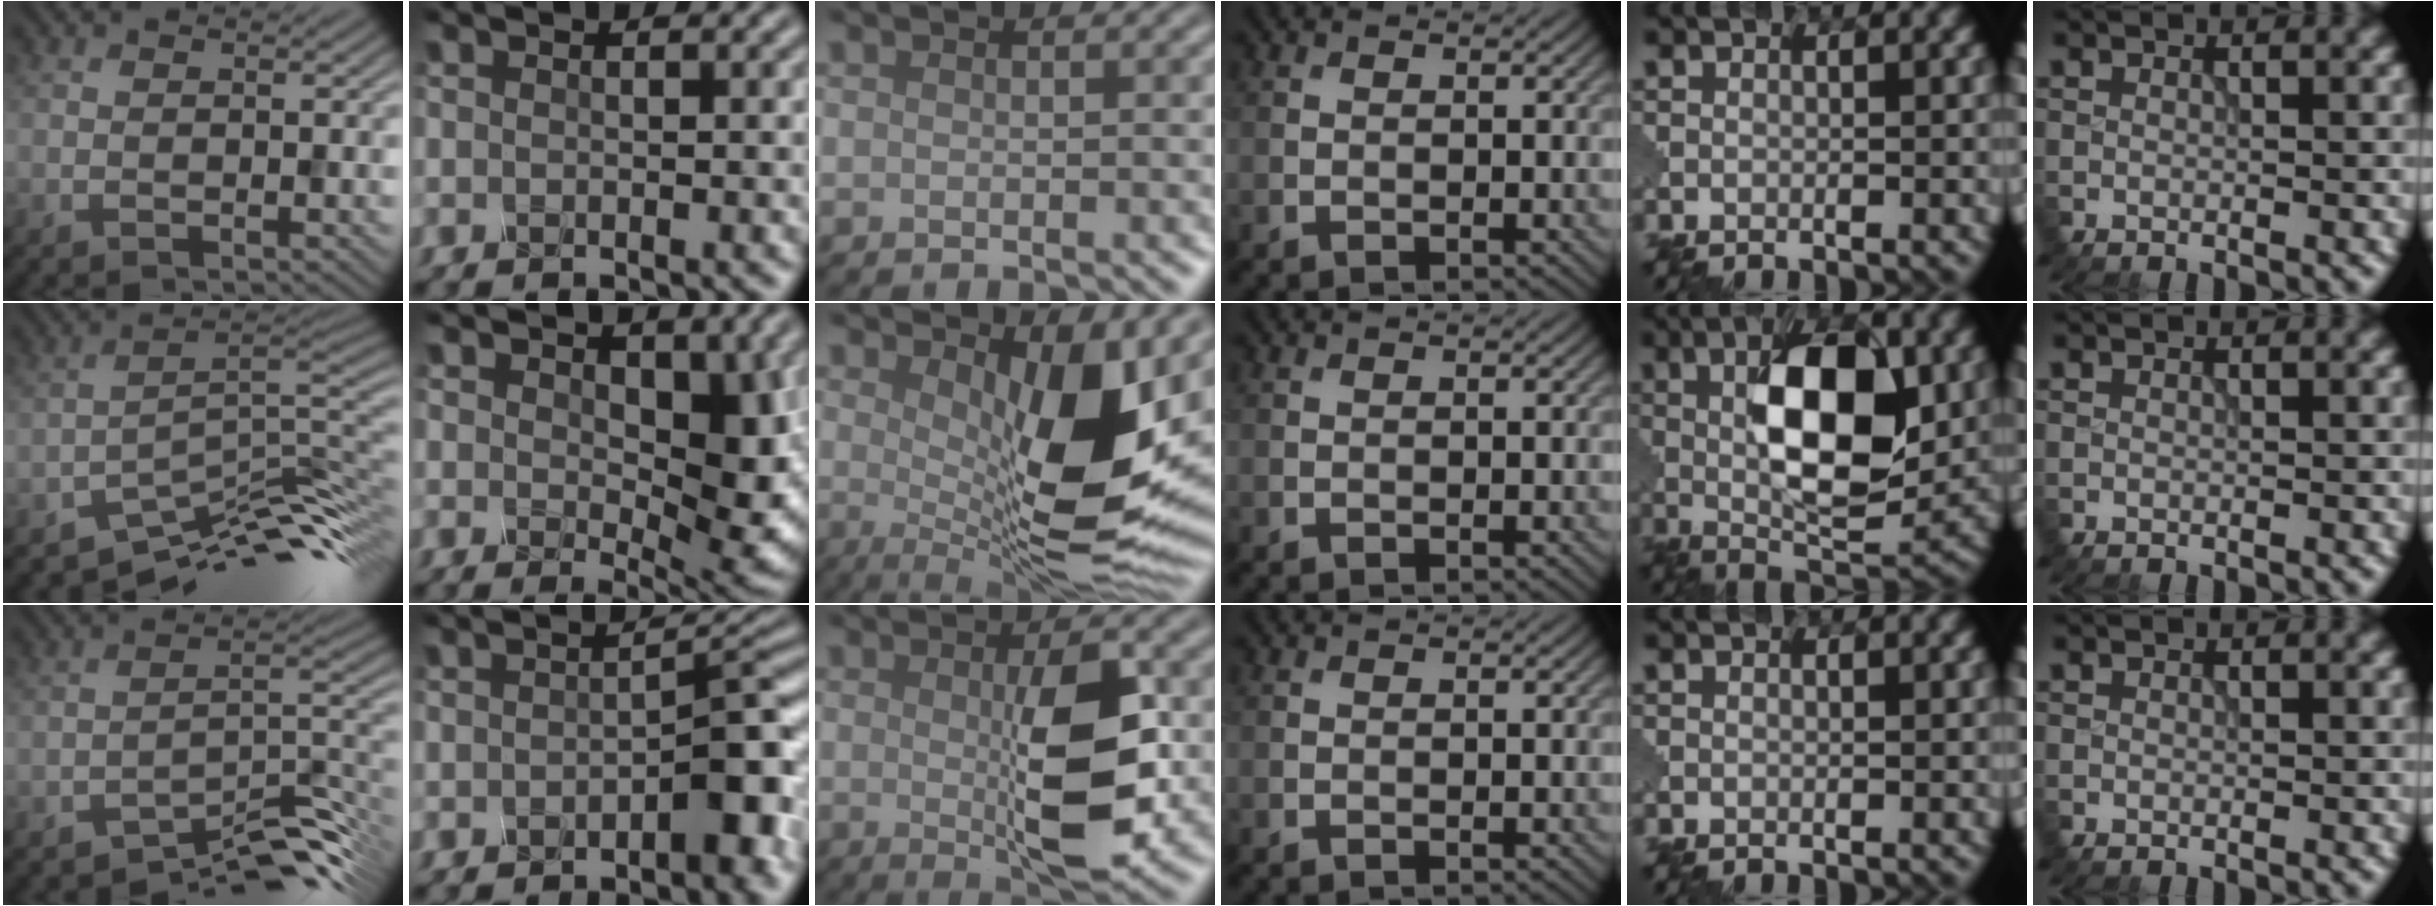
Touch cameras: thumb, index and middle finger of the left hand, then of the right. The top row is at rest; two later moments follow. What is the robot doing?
{"motion": "press", "object": "mechanical pencil"}